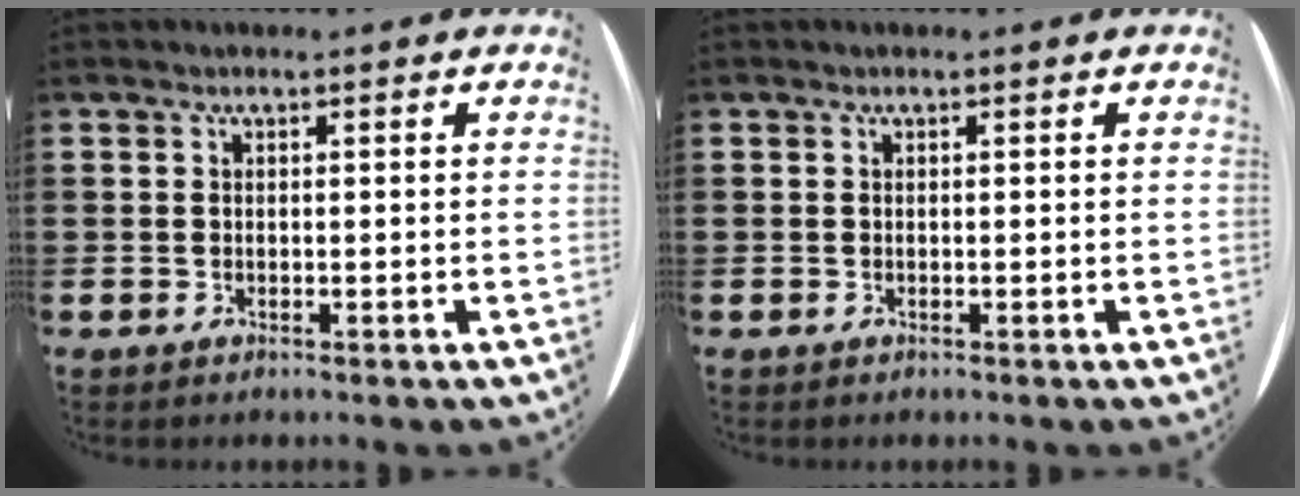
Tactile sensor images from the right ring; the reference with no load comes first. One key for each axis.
{"total": 0.0}